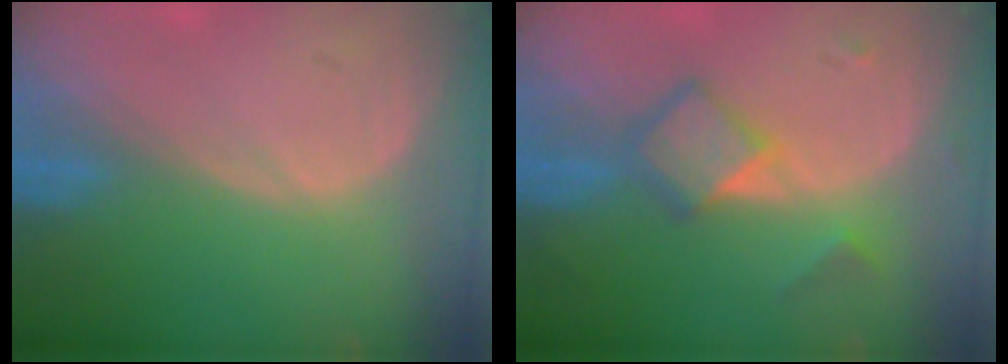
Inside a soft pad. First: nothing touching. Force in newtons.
{"total": 5.4, "press": 5.4, "slide": 0.1}